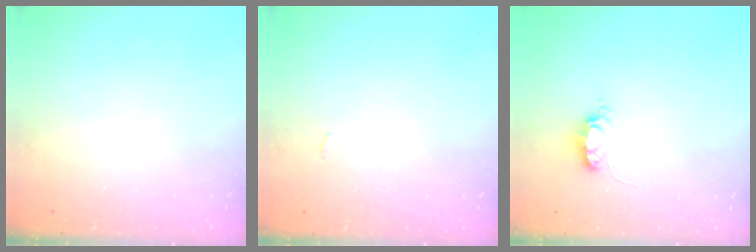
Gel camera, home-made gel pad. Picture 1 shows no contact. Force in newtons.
{"total": 2.8, "press": 2.4, "slide": 1.4}
{"total": 4.0, "press": 3.9, "slide": 0.5}